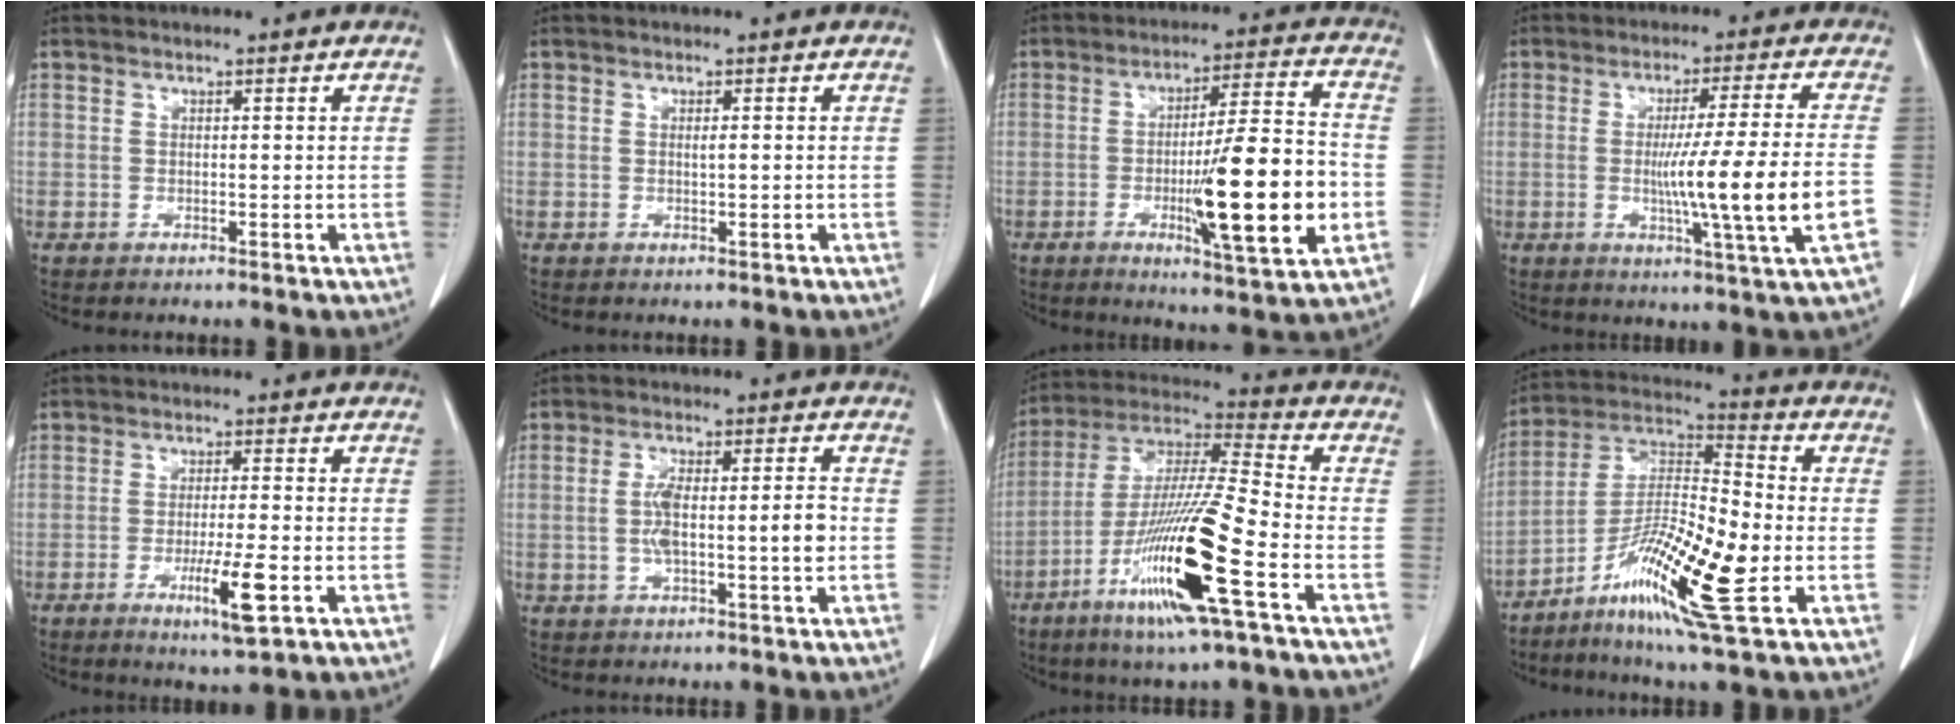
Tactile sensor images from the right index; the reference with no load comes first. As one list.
[{"total": 0.8, "force": [-0.1, 0.0, 0.8], "torque": [-0.013, 0.000, 0.001]}, {"total": 16.7, "force": [-3.9, 0.9, 16.2], "torque": [-0.249, -0.011, -0.059]}, {"total": 13.5, "force": [-2.7, -1.7, 13.1], "torque": [-0.213, -0.022, -0.046]}, {"total": 7.1, "force": [-2.9, 0.2, 6.5], "torque": [-0.111, -0.013, -0.045]}, {"total": 7.5, "force": [-0.9, 1.2, 7.3], "torque": [-0.138, 0.012, -0.016]}, {"total": 18.9, "force": [-7.7, 0.1, 17.3], "torque": [-0.359, -0.030, -0.150]}, {"total": 17.0, "force": [-6.3, 1.7, 15.7], "torque": [-0.301, -0.014, -0.115]}]